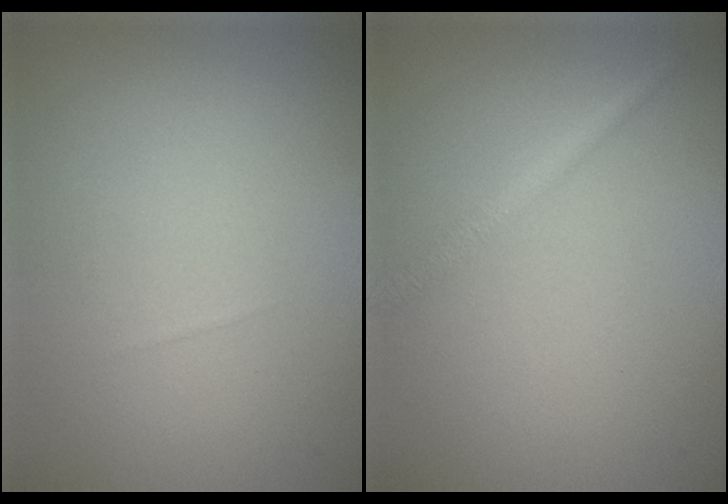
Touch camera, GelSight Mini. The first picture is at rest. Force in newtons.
{"total": 1.6, "press": 1.6, "slide": 0.0}